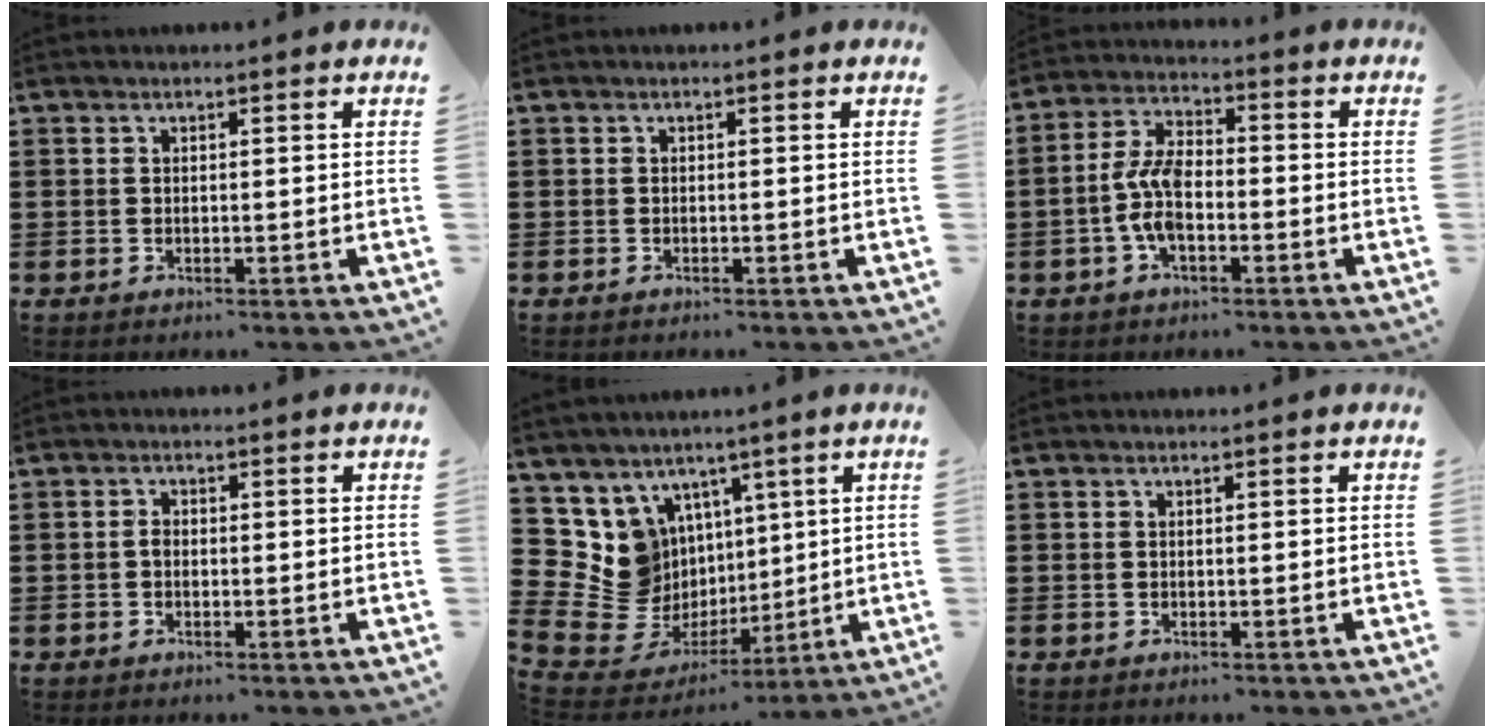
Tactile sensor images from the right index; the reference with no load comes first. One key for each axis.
{"total": 0.0}
{"total": 7.4, "fx": -1.9, "fy": 3.4, "fz": 6.3, "tx": -0.153, "ty": -0.003, "tz": -0.043}
{"total": 1.2, "fx": -0.3, "fy": 0.8, "fz": 0.9, "tx": -0.019, "ty": 0.001, "tz": -0.006}
{"total": 10.9, "fx": 1.3, "fy": 10.4, "fz": 2.7, "tx": -0.127, "ty": -0.033, "tz": 0.037}
{"total": 0.0}